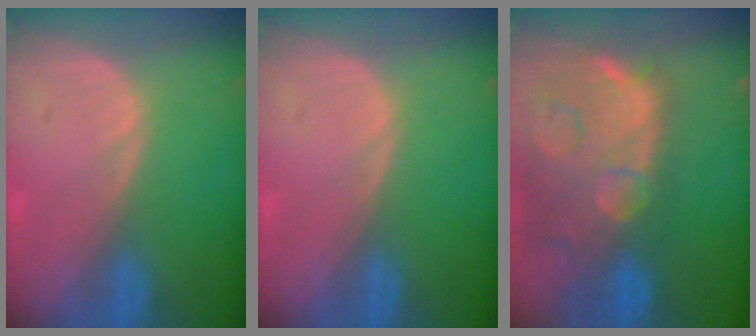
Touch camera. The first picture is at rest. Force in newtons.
{"total": 0.0}
{"total": 15.0, "press": 12.0, "slide": 9.0}